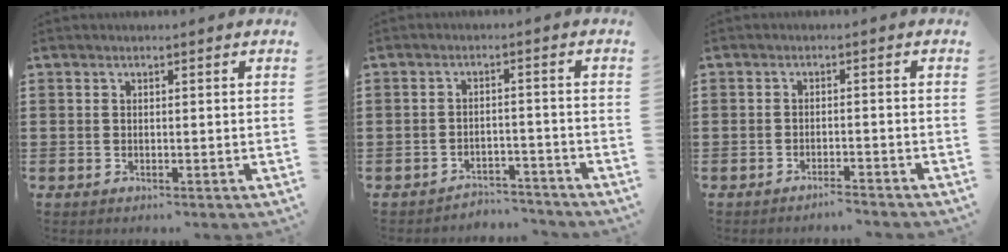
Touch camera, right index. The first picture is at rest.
{"total": 3.4, "force": [-3.4, 0.1, 0.0], "torque": [-0.005, -0.001, -0.072]}
{"total": 1.9, "force": [-1.8, -0.2, 0.5], "torque": [-0.012, -0.001, -0.037]}